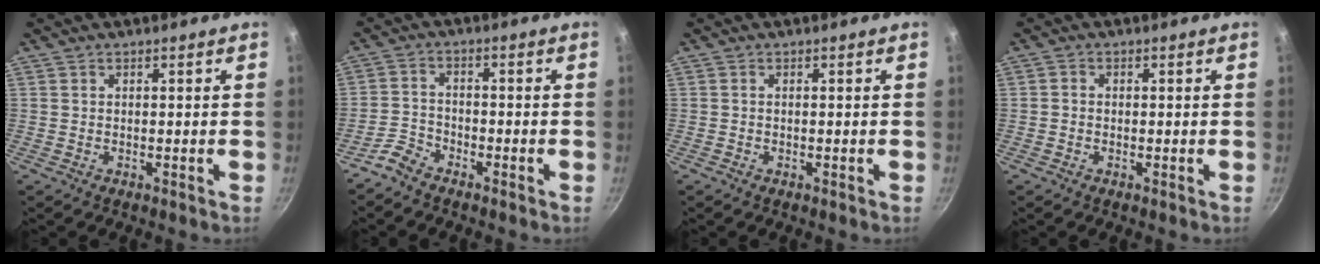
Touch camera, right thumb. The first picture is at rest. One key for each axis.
{"total": 3.8, "fx": -3.3, "fy": 1.7, "fz": 1.1, "tx": -0.025, "ty": 0.029, "tz": -0.073}
{"total": 0.0}
{"total": 1.1, "fx": -0.3, "fy": 0.9, "fz": 0.5, "tx": -0.010, "ty": 0.005, "tz": -0.007}